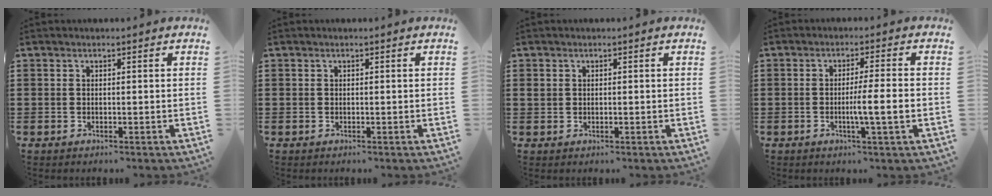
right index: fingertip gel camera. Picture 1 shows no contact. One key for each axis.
{"total": 0.0}
{"total": 0.9, "fx": 0.2, "fy": 0.8, "fz": 0.4, "tx": -0.010, "ty": 0.006, "tz": 0.003}
{"total": 4.9, "fx": -1.0, "fy": -0.2, "fz": 4.8, "tx": -0.083, "ty": -0.006, "tz": -0.021}